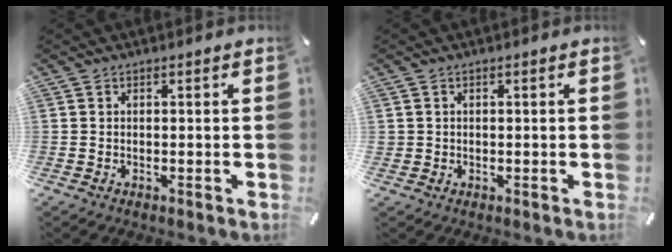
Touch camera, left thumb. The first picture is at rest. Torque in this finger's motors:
{"motor_torque": [0.48, 0.48, 0.42, 0.24, 0.09]}